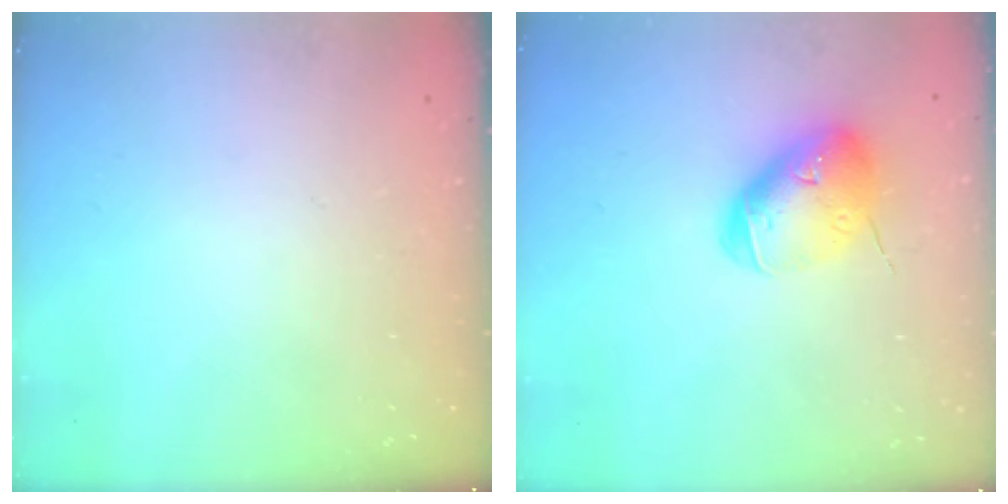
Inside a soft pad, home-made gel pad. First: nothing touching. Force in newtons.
{"total": 13.6, "press": 13.4, "slide": 2.2}